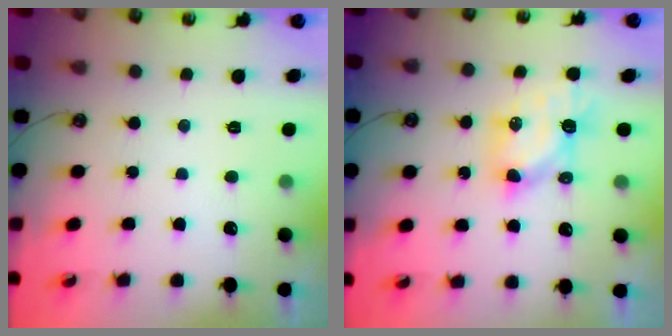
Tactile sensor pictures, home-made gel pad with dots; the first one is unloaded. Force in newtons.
{"total": 6.1, "press": 6.1, "slide": 0.1}